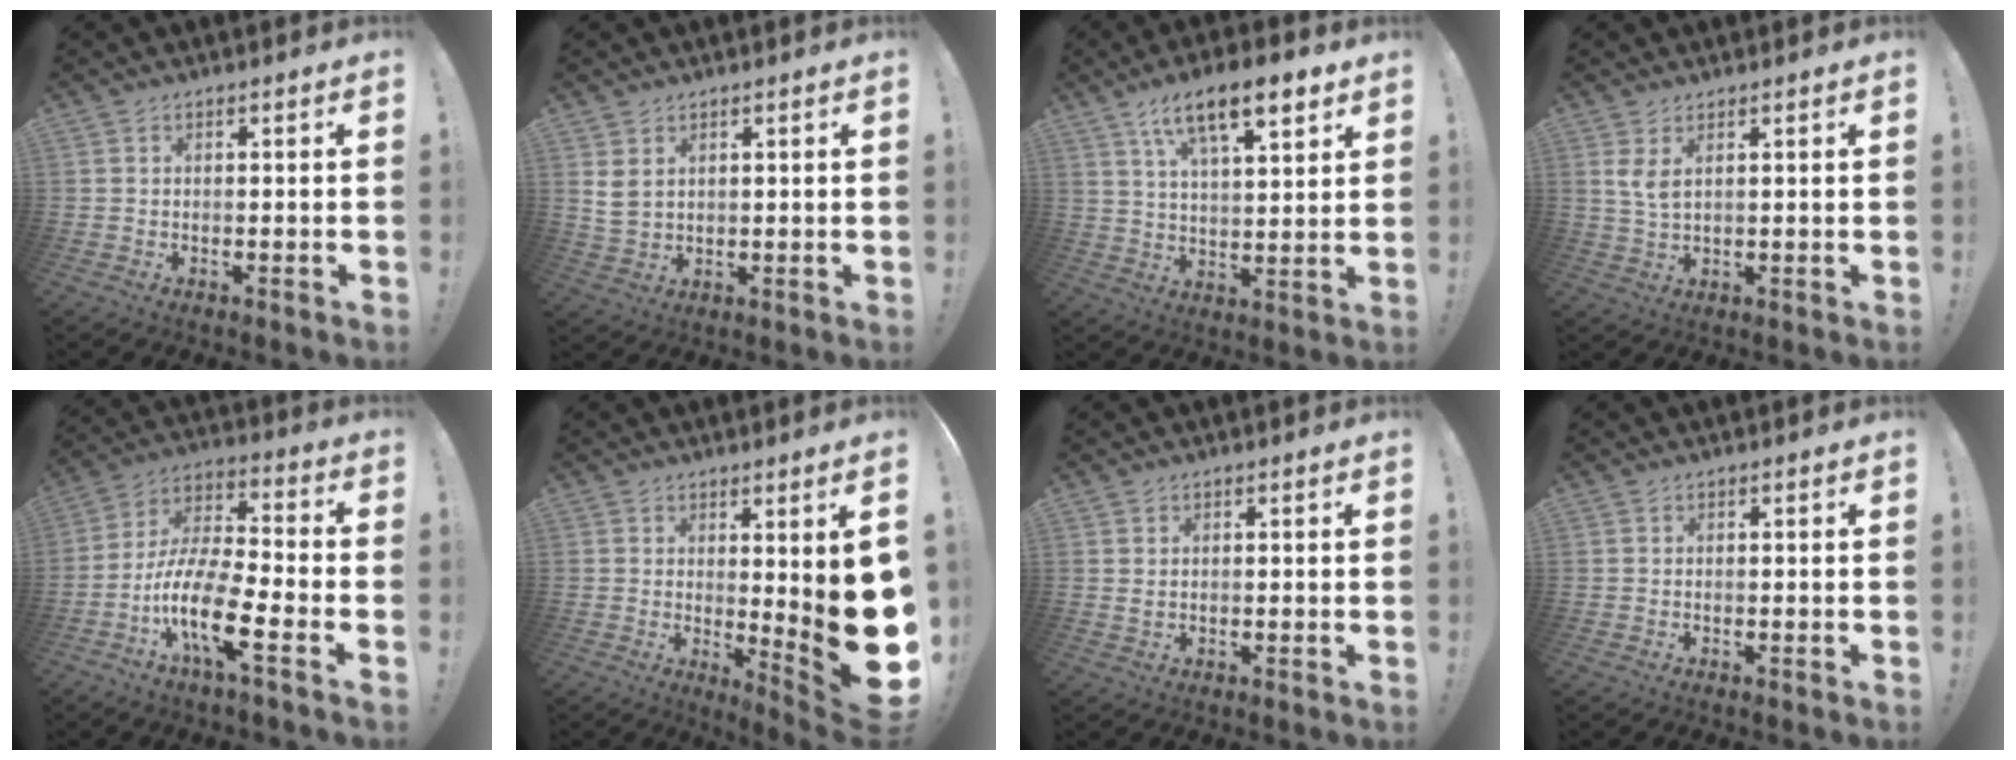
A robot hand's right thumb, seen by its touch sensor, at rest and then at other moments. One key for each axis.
{"total": 4.7, "fx": 2.2, "fy": 3.2, "fz": 2.6, "tx": -0.051, "ty": -0.006, "tz": 0.043}
{"total": 13.8, "fx": 8.1, "fy": 4.7, "fz": 10.2, "tx": -0.158, "ty": -0.034, "tz": 0.133}
{"total": 4.1, "fx": 2.1, "fy": 1.2, "fz": 3.3, "tx": -0.052, "ty": -0.011, "tz": 0.036}
{"total": 18.3, "fx": -7.7, "fy": 5.9, "fz": 15.5, "tx": -0.302, "ty": 0.030, "tz": -0.131}
{"total": 11.8, "fx": 0.4, "fy": 0.8, "fz": 11.8, "tx": -0.144, "ty": -0.043, "tz": 0.009}
{"total": 1.3, "fx": 0.8, "fy": 0.8, "fz": 0.6, "tx": -0.012, "ty": 0.002, "tz": 0.014}
{"total": 0.0}